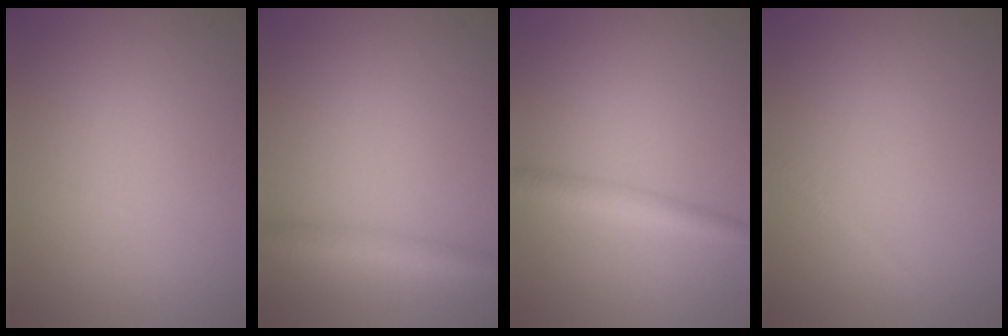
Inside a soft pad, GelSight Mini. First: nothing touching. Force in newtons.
{"total": 3.0, "press": 3.0, "slide": 0.1}
{"total": 2.4, "press": 2.4, "slide": 0.1}
{"total": 0.6, "press": 0.6, "slide": 0.0}